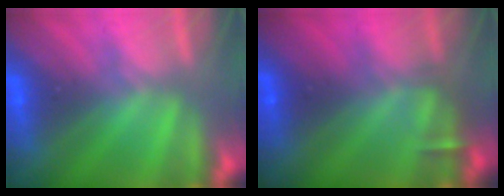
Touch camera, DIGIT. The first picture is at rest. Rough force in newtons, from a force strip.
{"total": 3.0}